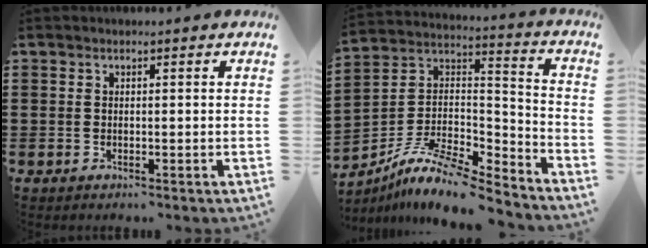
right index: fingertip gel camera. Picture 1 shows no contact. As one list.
[{"total": 10.6, "force": [-8.8, 2.6, 5.4], "torque": [-0.105, 0.018, -0.177]}]